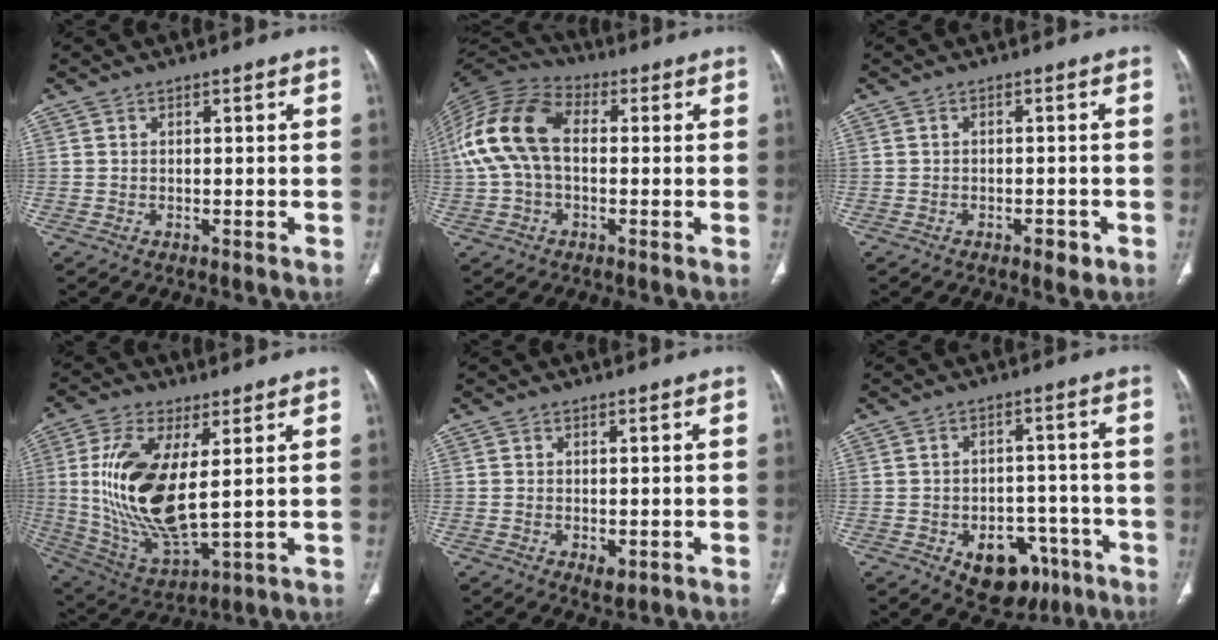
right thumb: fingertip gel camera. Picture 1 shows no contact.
{"total": 14.9, "force": [0.9, 9.4, 11.6], "torque": [-0.243, 0.038, 0.007]}
{"total": 2.6, "force": [-1.4, 1.2, 1.9], "torque": [-0.022, 0.005, -0.017]}
{"total": 18.3, "force": [2.6, 7.5, 16.4], "torque": [-0.335, -0.025, 0.062]}
{"total": 2.4, "force": [-0.7, 1.4, 1.8], "torque": [-0.027, -0.003, -0.006]}
{"total": 11.5, "force": [-5.7, 7.7, 6.4], "torque": [-0.049, 0.039, -0.068]}